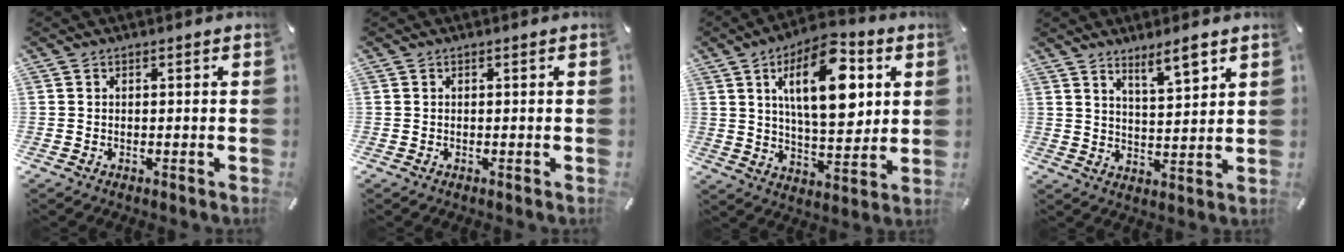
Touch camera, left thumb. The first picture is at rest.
{"total": 0.0}
{"total": 18.0, "force": [6.8, 8.4, 14.4], "torque": [-0.230, -0.019, 0.105]}
{"total": 6.8, "force": [5.7, 1.4, 3.4], "torque": [-0.041, -0.041, 0.095]}